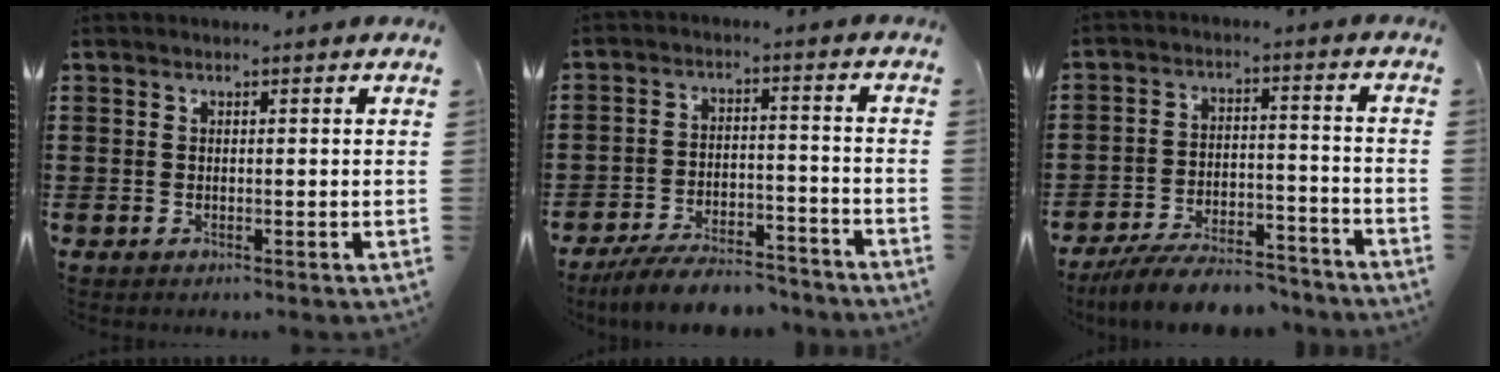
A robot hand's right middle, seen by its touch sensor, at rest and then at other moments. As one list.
[{"total": 7.0, "force": [-6.7, 1.3, 1.7], "torque": [-0.024, 0.018, -0.128]}, {"total": 8.0, "force": [-7.6, 1.4, 2.1], "torque": [-0.035, 0.020, -0.145]}]